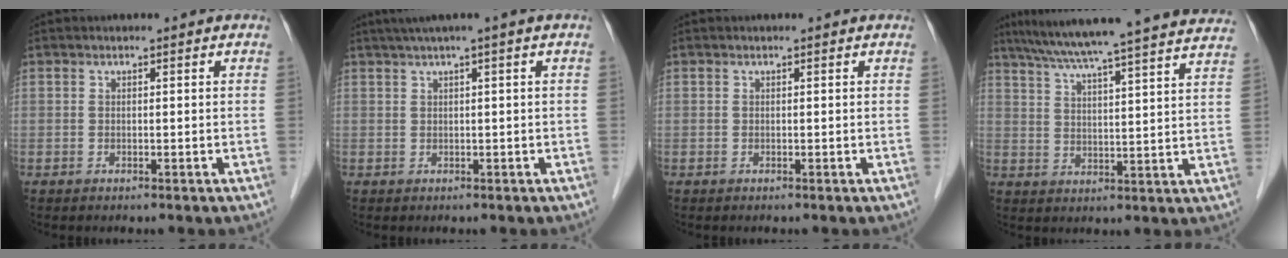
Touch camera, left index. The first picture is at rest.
{"total": 2.3, "force": [1.2, -0.4, 2.0], "torque": [-0.040, 0.014, 0.026]}
{"total": 0.0}
{"total": 26.6, "force": [24.0, 0.0, 11.4], "torque": [-0.186, -0.009, 0.309]}